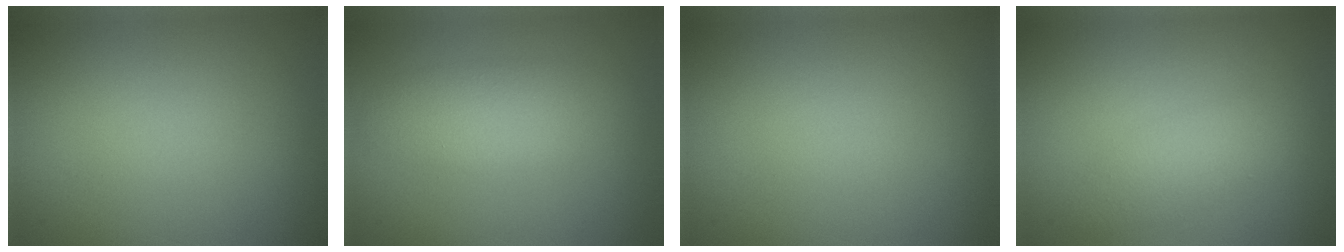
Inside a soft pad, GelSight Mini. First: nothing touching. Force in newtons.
{"total": 3.8, "press": 3.8, "slide": 0.1}
{"total": 0.0}
{"total": 2.2, "press": 2.2, "slide": 0.1}